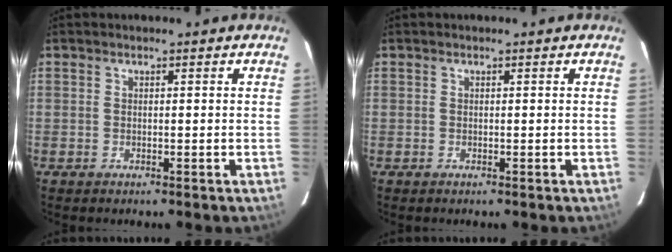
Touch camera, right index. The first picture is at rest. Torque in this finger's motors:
{"motor_torque": [0.00, 0.00, 0.00, 0.01]}